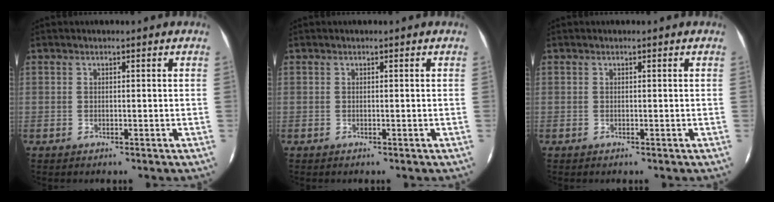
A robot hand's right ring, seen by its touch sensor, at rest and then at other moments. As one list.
[{"total": 0.0}, {"total": 0.0}]